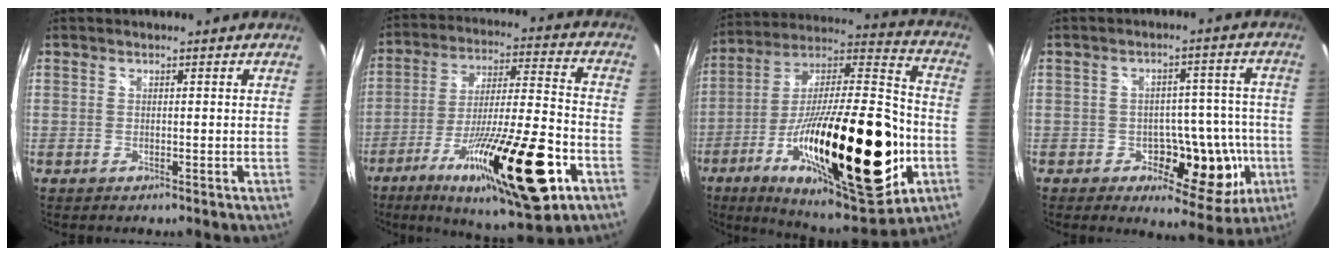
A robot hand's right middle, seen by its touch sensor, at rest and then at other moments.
{"total": 25.8, "force": [-11.9, 4.9, 22.3], "torque": [-0.385, -0.049, -0.192]}
{"total": 35.9, "force": [-11.8, 10.8, 32.2], "torque": [-0.542, -0.037, -0.189]}
{"total": 11.2, "force": [-3.6, 7.9, 7.1], "torque": [-0.091, 0.010, -0.038]}